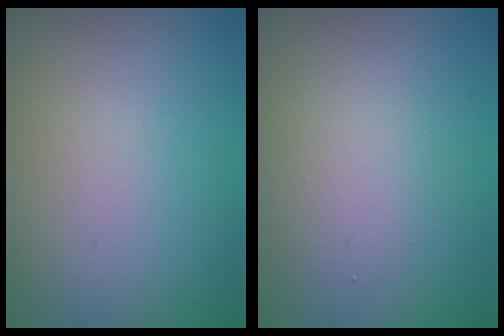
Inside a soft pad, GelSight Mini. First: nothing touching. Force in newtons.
{"total": 2.1, "press": 2.1, "slide": 0.1}